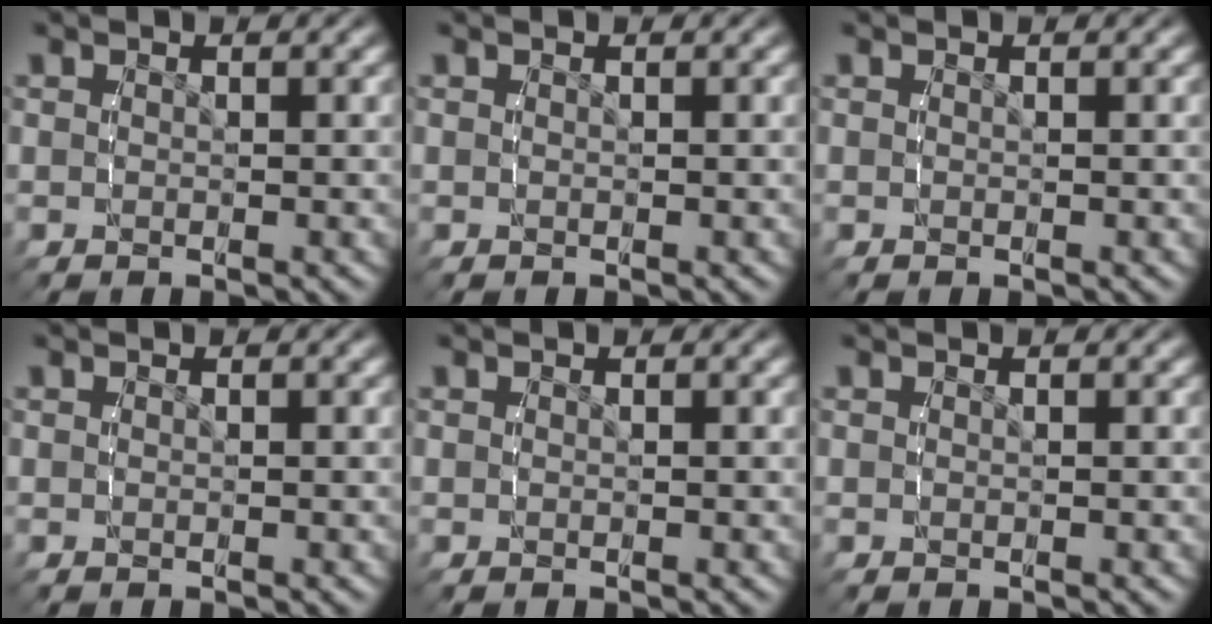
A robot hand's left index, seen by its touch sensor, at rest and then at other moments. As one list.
[{"total": 0.0}, {"total": 0.0}, {"total": 0.0}, {"total": 0.0}, {"total": 0.0}]